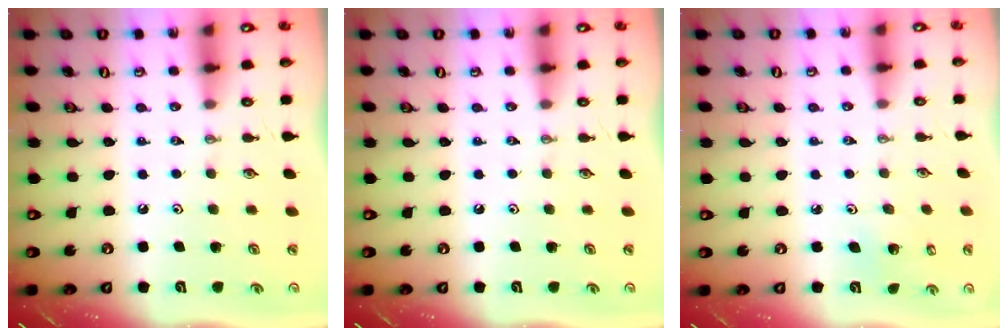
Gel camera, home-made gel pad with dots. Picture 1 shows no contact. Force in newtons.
{"total": 0.0}
{"total": 2.6, "press": 2.6, "slide": 0.2}